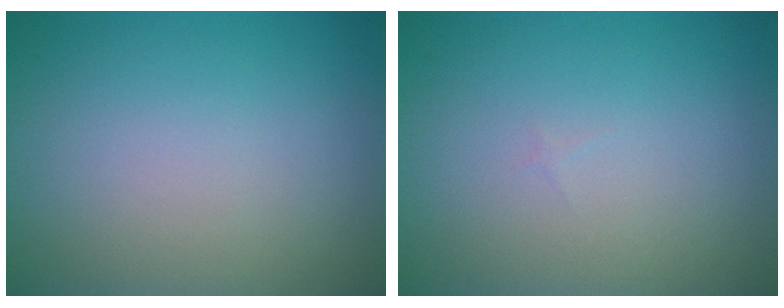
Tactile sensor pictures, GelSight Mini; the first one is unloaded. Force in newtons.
{"total": 0.0}